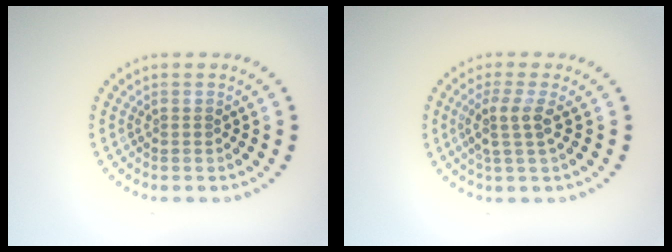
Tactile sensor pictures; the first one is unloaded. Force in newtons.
{"total": 2.7, "press": 2.1, "slide": 1.7}